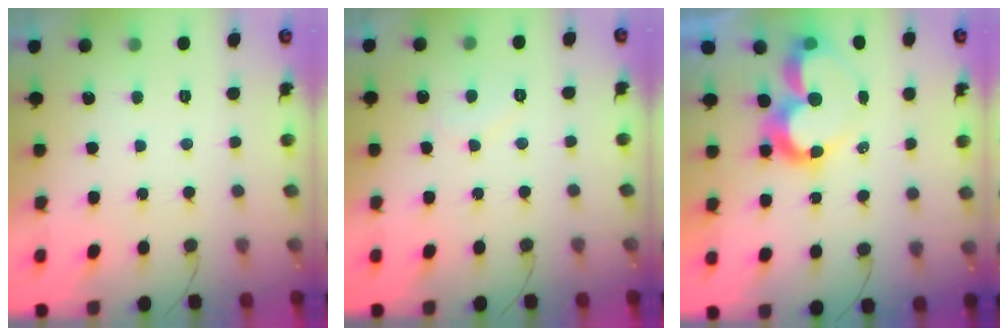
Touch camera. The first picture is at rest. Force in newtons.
{"total": 5.3, "press": 5.3, "slide": 0.4}
{"total": 10.0, "press": 10.0, "slide": 0.8}